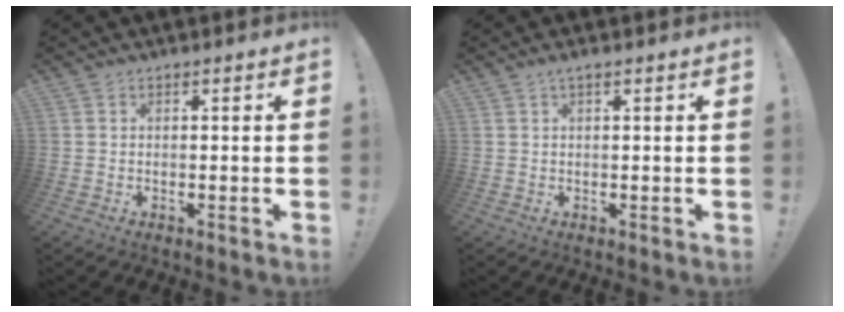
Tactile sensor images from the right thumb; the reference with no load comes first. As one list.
[{"total": 1.4, "force": [0.7, -0.1, 1.2], "torque": [-0.016, -0.002, 0.010]}]